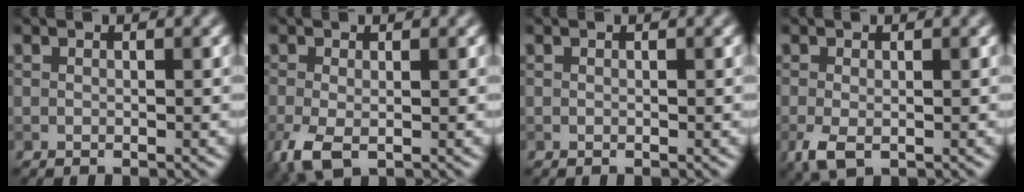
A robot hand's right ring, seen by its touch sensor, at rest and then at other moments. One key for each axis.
{"total": 3.2, "fx": -1.2, "fy": 1.5, "fz": 2.5, "tx": -0.064, "ty": -0.009, "tz": -0.023}
{"total": 0.0}
{"total": 2.4, "fx": -0.8, "fy": 1.2, "fz": 1.9, "tx": -0.045, "ty": -0.009, "tz": -0.016}